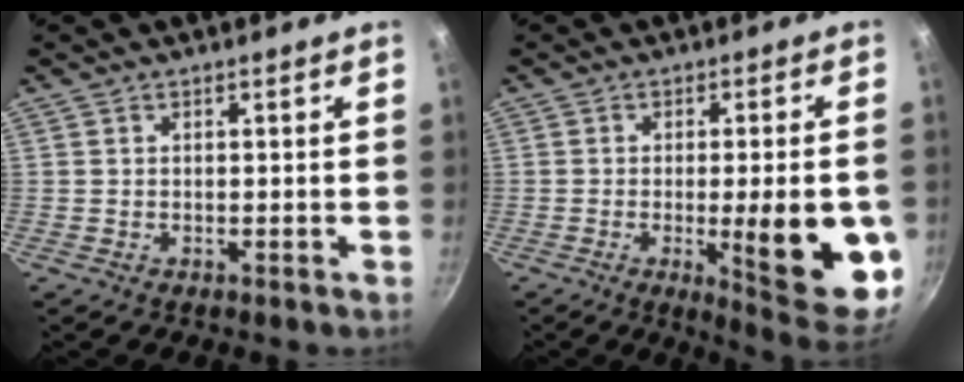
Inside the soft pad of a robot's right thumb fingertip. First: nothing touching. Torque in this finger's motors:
{"motor_torque": [2.39, 2.52, 1.67, -0.50, 0.16]}